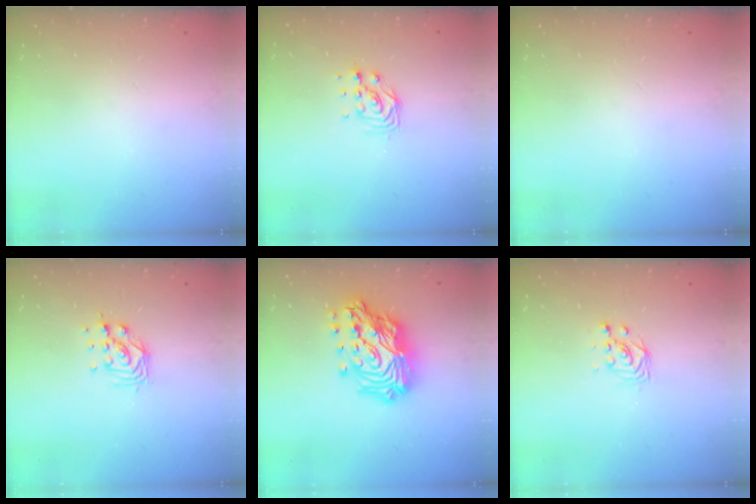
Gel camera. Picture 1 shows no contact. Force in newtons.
{"total": 6.6, "press": 6.6, "slide": 0.5}
{"total": 0.0}
{"total": 7.8, "press": 7.8, "slide": 0.6}
{"total": 23.4, "press": 23.3, "slide": 2.1}
{"total": 2.8, "press": 2.5, "slide": 1.3}